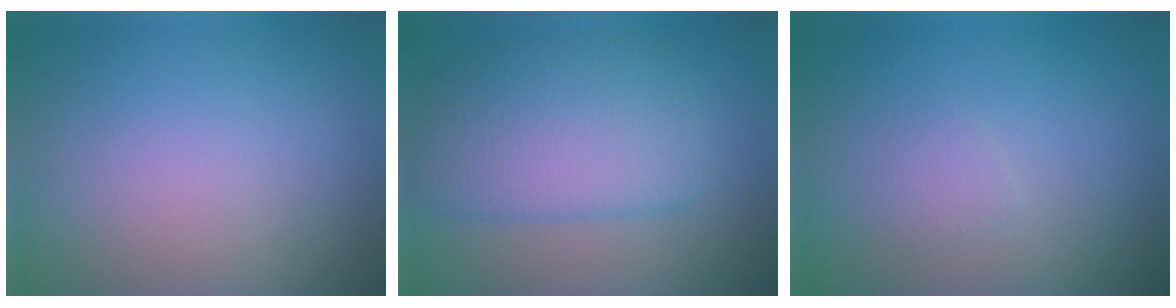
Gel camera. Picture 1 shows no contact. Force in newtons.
{"total": 5.8, "press": 5.8, "slide": 0.1}
{"total": 1.0, "press": 1.0, "slide": 0.1}